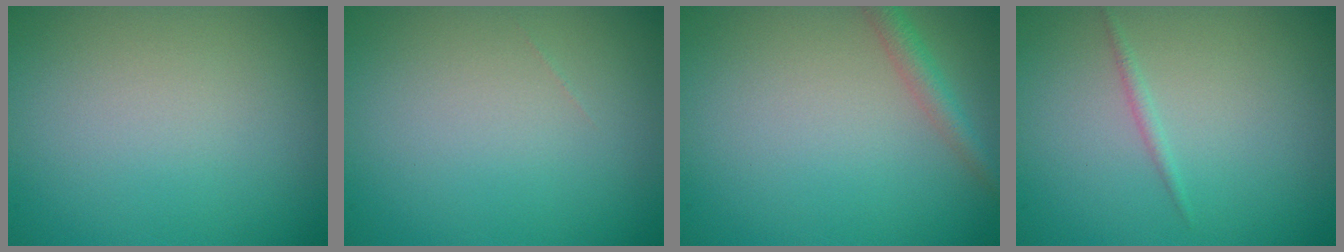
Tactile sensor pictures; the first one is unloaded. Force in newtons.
{"total": 0.0}
{"total": 2.0, "press": 2.0, "slide": 0.0}
{"total": 0.7, "press": 0.7, "slide": 0.1}